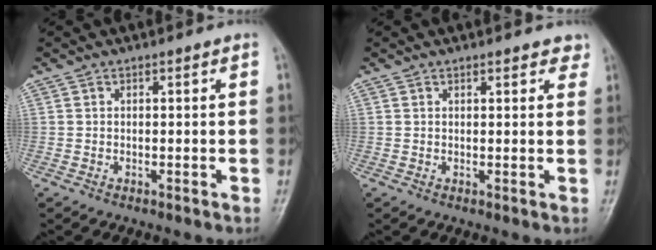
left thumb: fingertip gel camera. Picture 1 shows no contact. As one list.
[{"total": 3.2, "force": [2.5, 1.3, 1.5], "torque": [0.005, -0.005, 0.022]}]